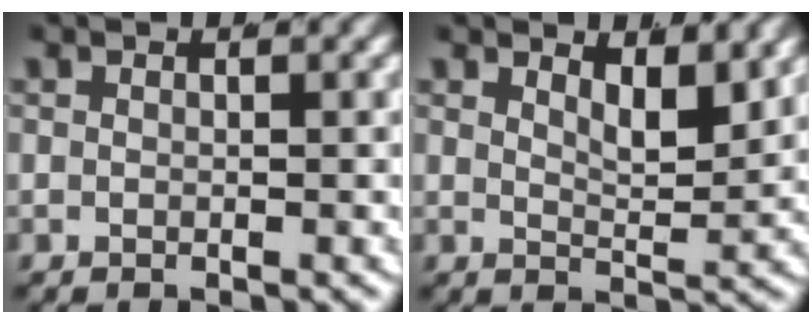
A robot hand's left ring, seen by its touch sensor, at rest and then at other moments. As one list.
[{"total": 3.0, "force": [2.4, 0.3, 1.9], "torque": [-0.023, -0.022, 0.049]}]